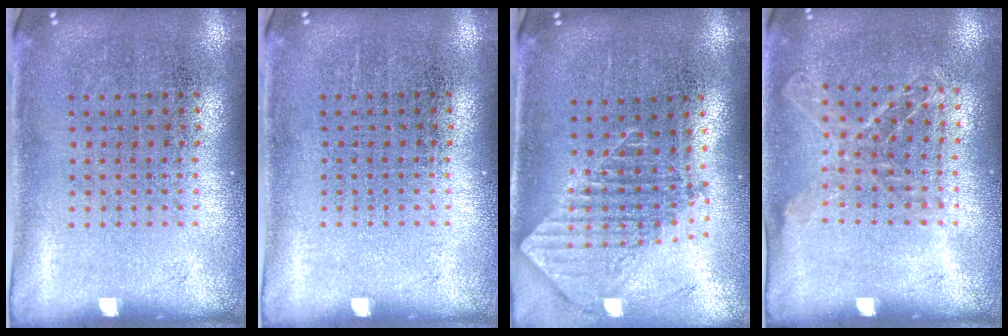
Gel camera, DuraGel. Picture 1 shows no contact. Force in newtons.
{"total": 0.0}
{"total": 1.9, "press": 1.5, "slide": 1.2}
{"total": 1.2, "press": 1.1, "slide": 0.2}